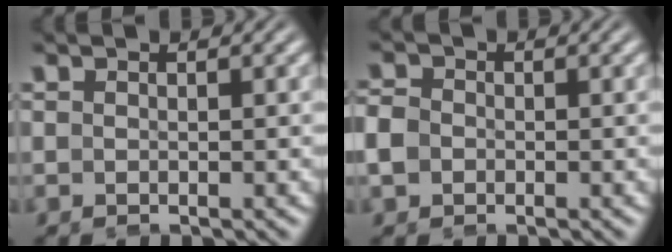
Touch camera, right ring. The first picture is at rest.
{"total": 2.2, "force": [-0.3, 1.9, 1.0], "torque": [-0.032, -0.007, -0.004]}